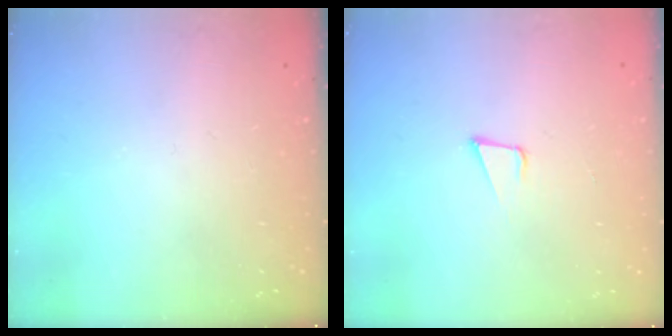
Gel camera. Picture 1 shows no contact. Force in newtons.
{"total": 4.8, "press": 3.9, "slide": 2.7}